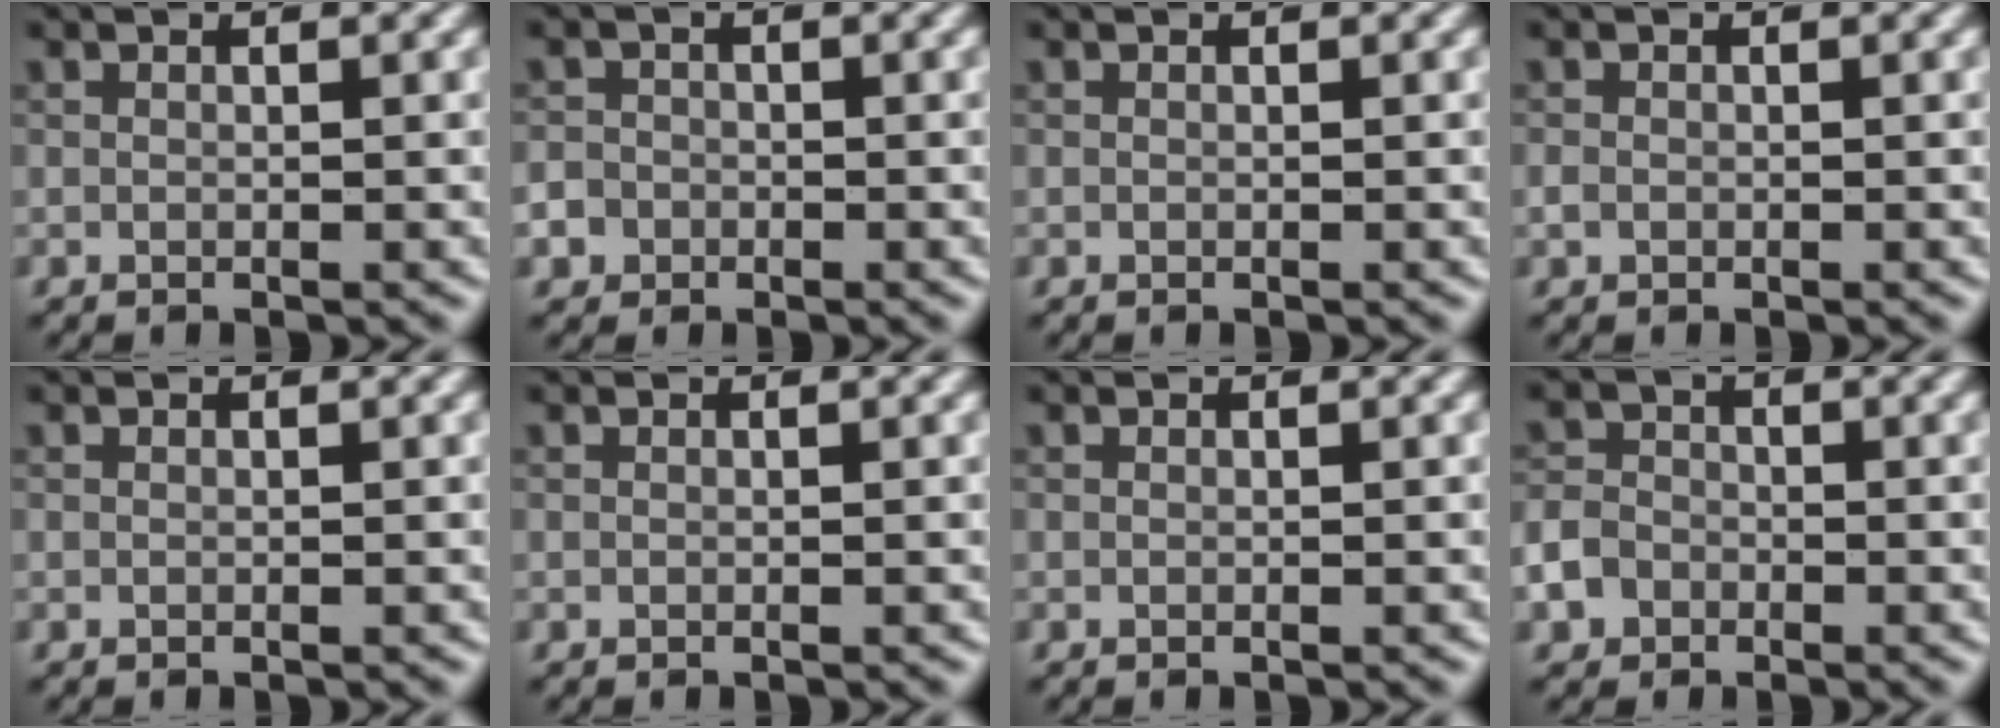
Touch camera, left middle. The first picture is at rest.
{"total": 3.8, "force": [-2.0, 3.1, 0.7], "torque": [-0.001, -0.003, -0.045]}
{"total": 0.0}
{"total": 0.6, "force": [-0.2, 0.5, 0.2], "torque": [-0.003, -0.001, -0.005]}
{"total": 0.0}
{"total": 0.0}
{"total": 0.0}
{"total": 3.7, "force": [-2.0, 2.9, 1.3], "torque": [-0.016, -0.009, -0.043]}